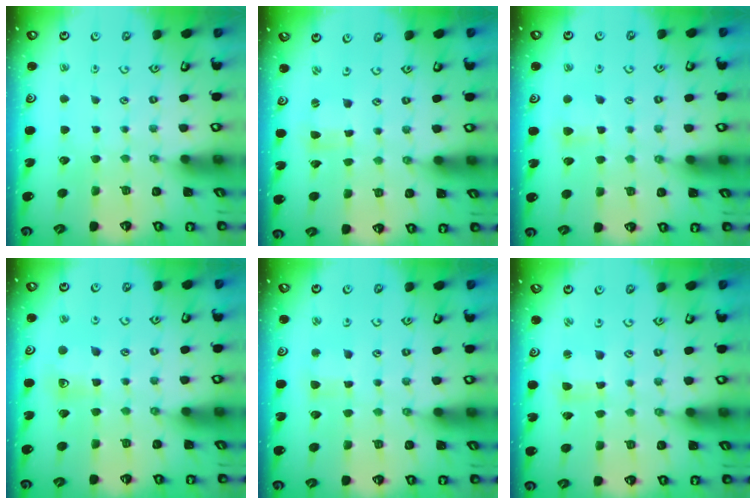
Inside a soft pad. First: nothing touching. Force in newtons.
{"total": 1.0, "press": 1.0, "slide": 0.2}
{"total": 4.5, "press": 4.5, "slide": 0.8}
{"total": 7.3, "press": 7.3, "slide": 0.5}
{"total": 4.3, "press": 4.3, "slide": 0.5}
{"total": 2.2, "press": 2.2, "slide": 0.3}